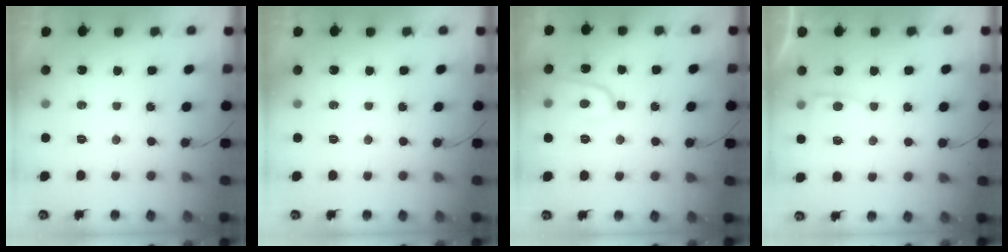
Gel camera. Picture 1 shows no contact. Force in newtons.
{"total": 0.0}
{"total": 9.5, "press": 9.4, "slide": 1.0}
{"total": 2.7, "press": 2.7, "slide": 0.4}